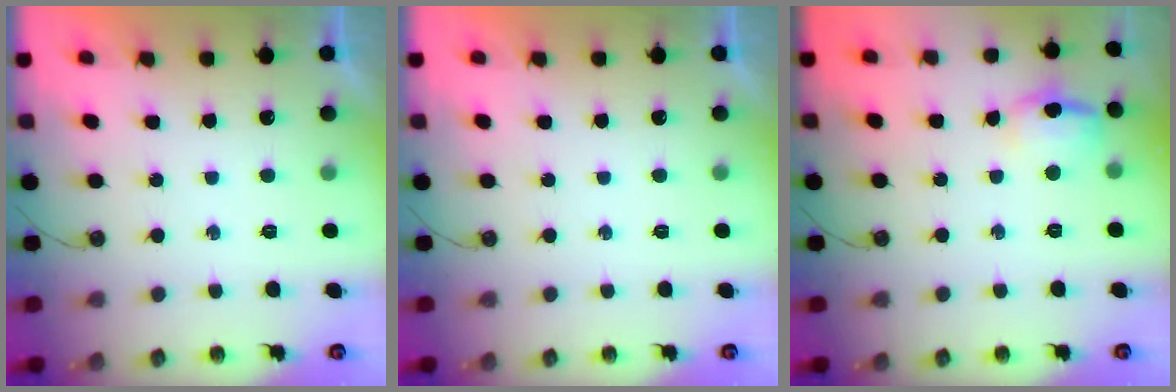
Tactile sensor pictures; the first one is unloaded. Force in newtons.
{"total": 0.0}
{"total": 10.6, "press": 10.5, "slide": 1.5}